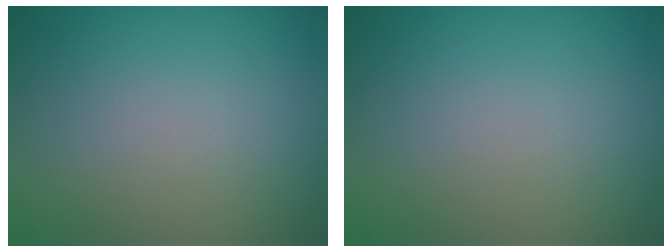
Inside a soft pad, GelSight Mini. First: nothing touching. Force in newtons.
{"total": 0.0}